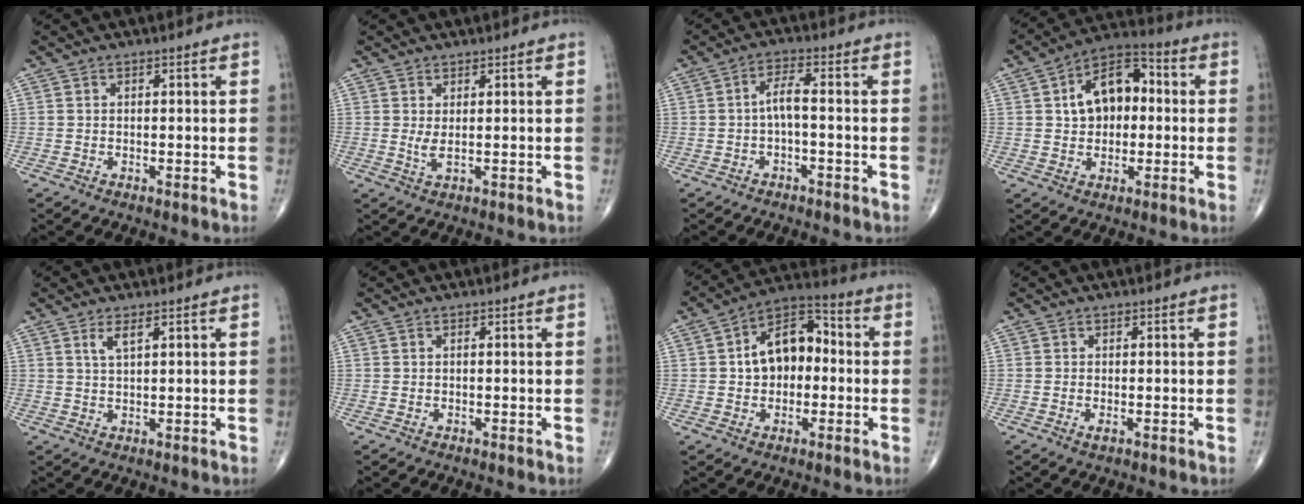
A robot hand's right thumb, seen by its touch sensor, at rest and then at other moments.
{"total": 1.8, "force": [0.4, 0.3, 1.8], "torque": [-0.039, -0.007, 0.012]}
{"total": 3.5, "force": [-0.8, 0.7, 3.3], "torque": [-0.064, 0.022, -0.016]}
{"total": 12.4, "force": [1.4, 8.0, 9.4], "torque": [-0.119, 0.028, 0.012]}
{"total": 2.4, "force": [1.3, 0.6, 2.0], "torque": [-0.042, -0.005, 0.029]}
{"total": 0.0}
{"total": 12.2, "force": [0.2, 8.0, 9.1], "torque": [-0.114, 0.036, -0.010]}
{"total": 0.9, "force": [-0.4, 0.3, 0.8], "torque": [-0.015, -0.003, -0.008]}